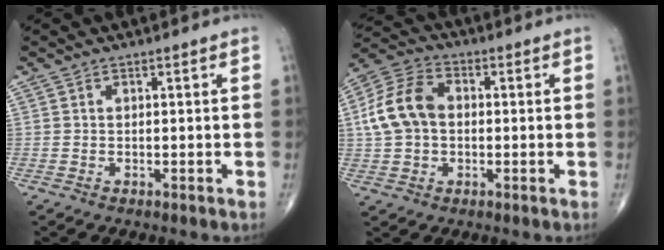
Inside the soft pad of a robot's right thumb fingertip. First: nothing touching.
{"total": 11.2, "force": [0.5, 8.0, 7.9], "torque": [-0.154, 0.029, 0.003]}